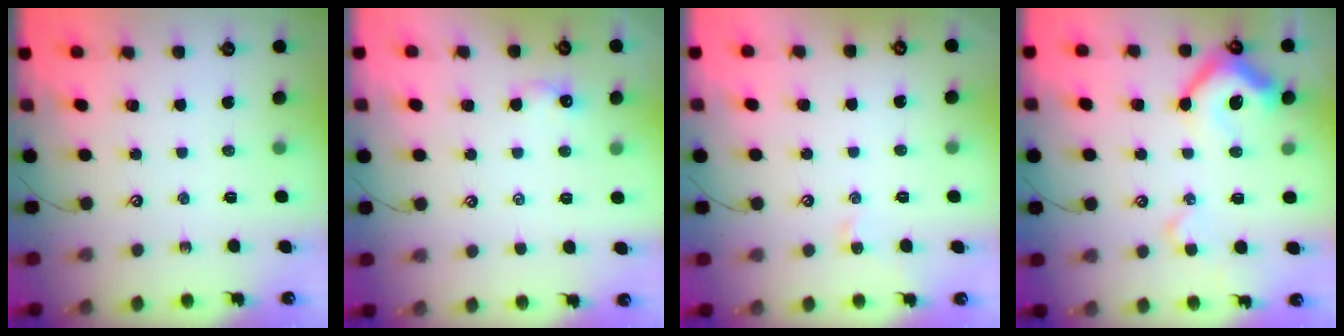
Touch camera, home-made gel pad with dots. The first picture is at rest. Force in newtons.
{"total": 1.6, "press": 1.5, "slide": 0.4}
{"total": 0.0}
{"total": 11.6, "press": 11.5, "slide": 1.4}